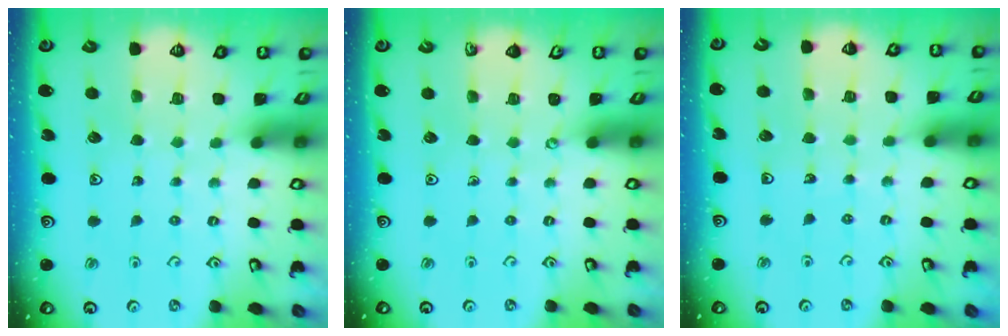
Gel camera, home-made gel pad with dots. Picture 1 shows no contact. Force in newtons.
{"total": 0.0}
{"total": 2.9, "press": 2.6, "slide": 1.1}